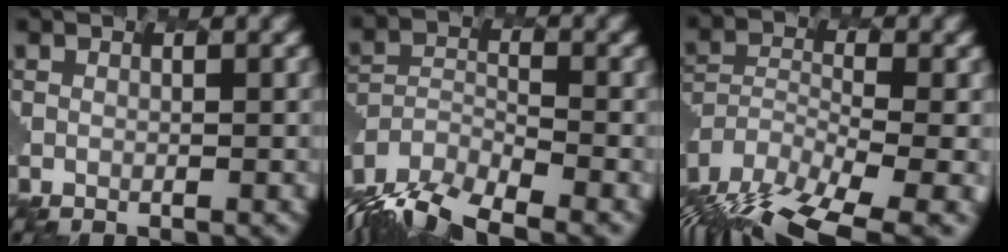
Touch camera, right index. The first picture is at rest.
{"total": 10.0, "force": [-9.3, 2.5, 2.8], "torque": [-0.070, -0.012, -0.152]}
{"total": 14.2, "force": [-11.9, 4.3, 6.5], "torque": [-0.142, -0.019, -0.172]}